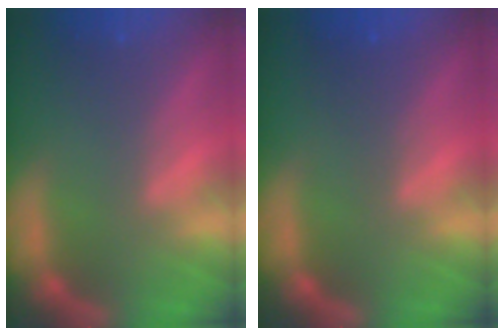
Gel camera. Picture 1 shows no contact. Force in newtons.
{"total": 1.5}